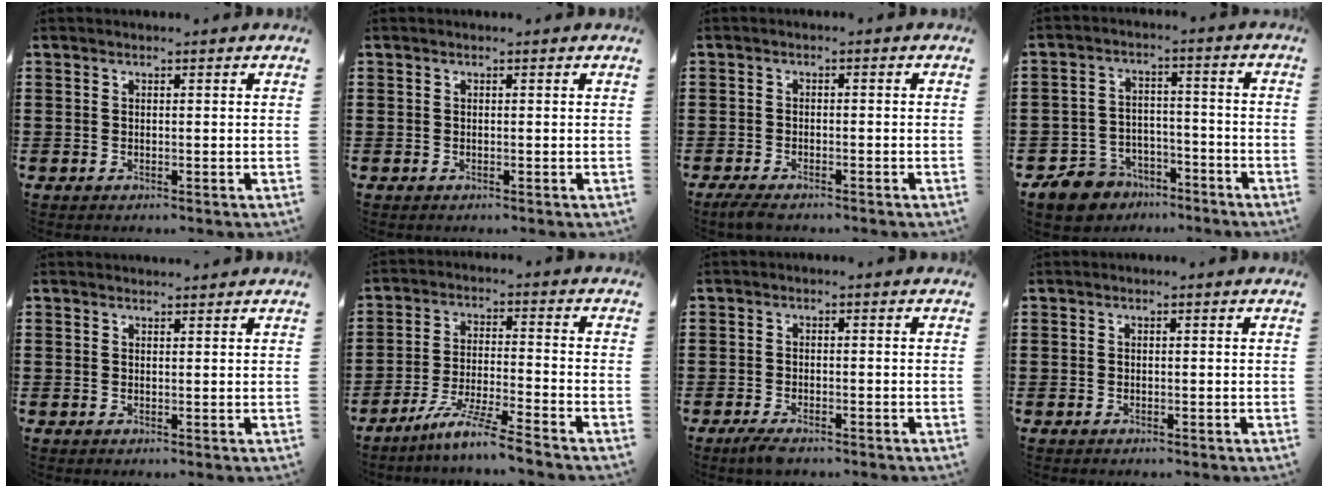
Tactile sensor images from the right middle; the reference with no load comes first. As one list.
[{"total": 0.0}, {"total": 1.6, "force": [-1.3, 0.2, 0.9], "torque": [-0.031, -0.006, -0.029]}, {"total": 6.5, "force": [-5.9, 2.6, 0.7], "torque": [-0.042, 0.014, -0.124]}, {"total": 0.9, "force": [0.8, 0.2, 0.0], "torque": [0.006, -0.005, 0.014]}, {"total": 7.5, "force": [-6.5, -0.6, 3.6], "torque": [-0.074, -0.017, -0.127]}, {"total": 1.8, "force": [-1.4, 0.3, 1.1], "torque": [-0.034, -0.006, -0.031]}, {"total": 0.0}]